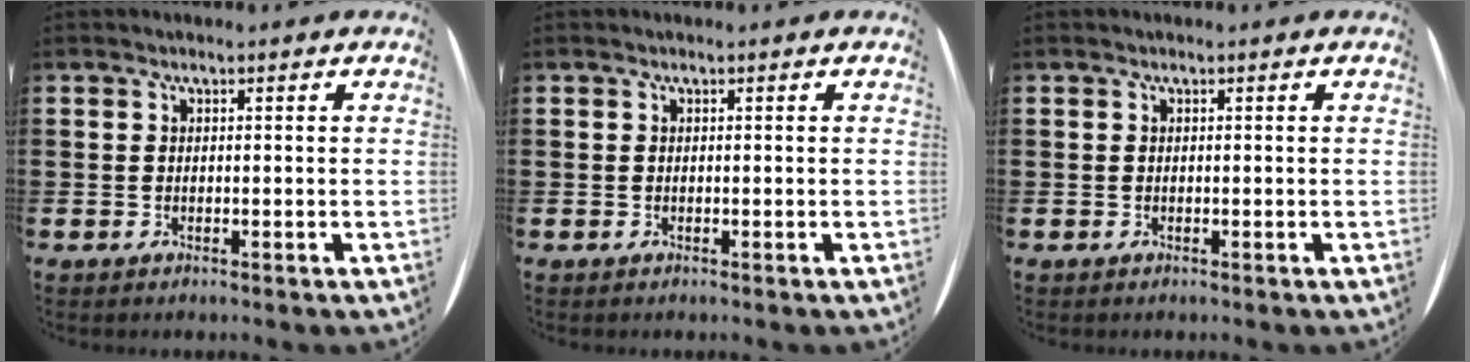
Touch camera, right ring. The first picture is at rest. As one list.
[{"total": 0.0}, {"total": 0.0}]